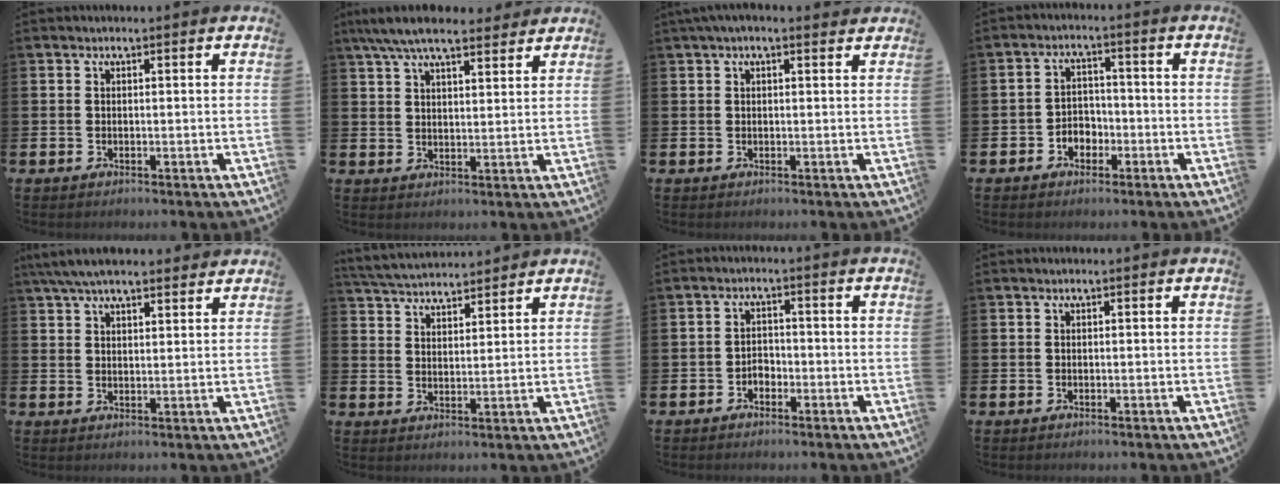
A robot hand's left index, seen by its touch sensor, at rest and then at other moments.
{"total": 7.2, "force": [6.4, 1.6, 2.9], "torque": [-0.067, -0.019, 0.116]}
{"total": 1.4, "force": [1.1, 0.1, 0.8], "torque": [-0.011, 0.001, 0.018]}
{"total": 3.1, "force": [-1.9, 2.3, 0.8], "torque": [-0.015, 0.004, -0.045]}
{"total": 5.9, "force": [5.3, 1.3, 2.2], "torque": [-0.050, -0.014, 0.098]}
{"total": 4.6, "force": [4.6, 0.6, 0.3], "torque": [-0.024, -0.026, 0.082]}
{"total": 1.9, "force": [-1.2, 1.4, 0.6], "torque": [-0.008, 0.001, -0.029]}
{"total": 0.0}